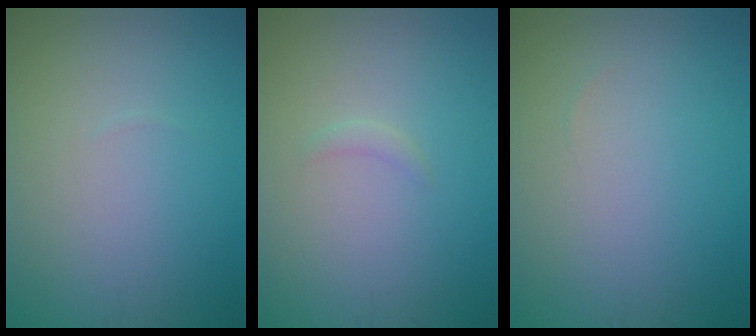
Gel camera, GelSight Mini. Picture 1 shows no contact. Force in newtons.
{"total": 0.7, "press": 0.7, "slide": 0.1}
{"total": 0.0}